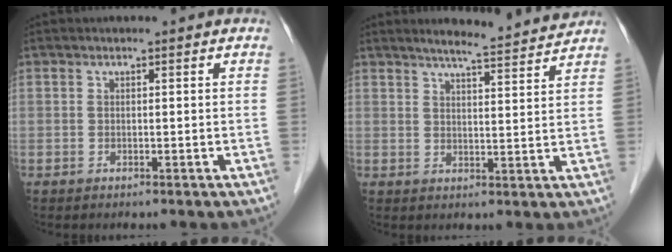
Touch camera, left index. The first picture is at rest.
{"total": 8.5, "force": [8.0, -0.3, 2.8], "torque": [-0.049, 0.002, 0.105]}